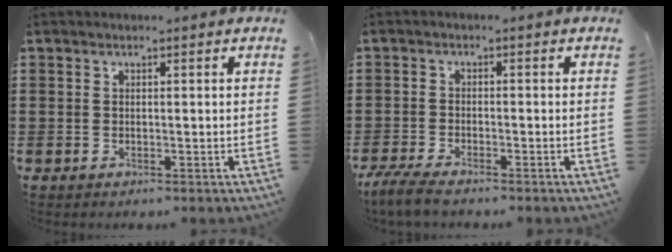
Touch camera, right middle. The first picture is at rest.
{"total": 3.2, "force": [-2.9, 0.1, 1.5], "torque": [-0.046, -0.008, -0.063]}